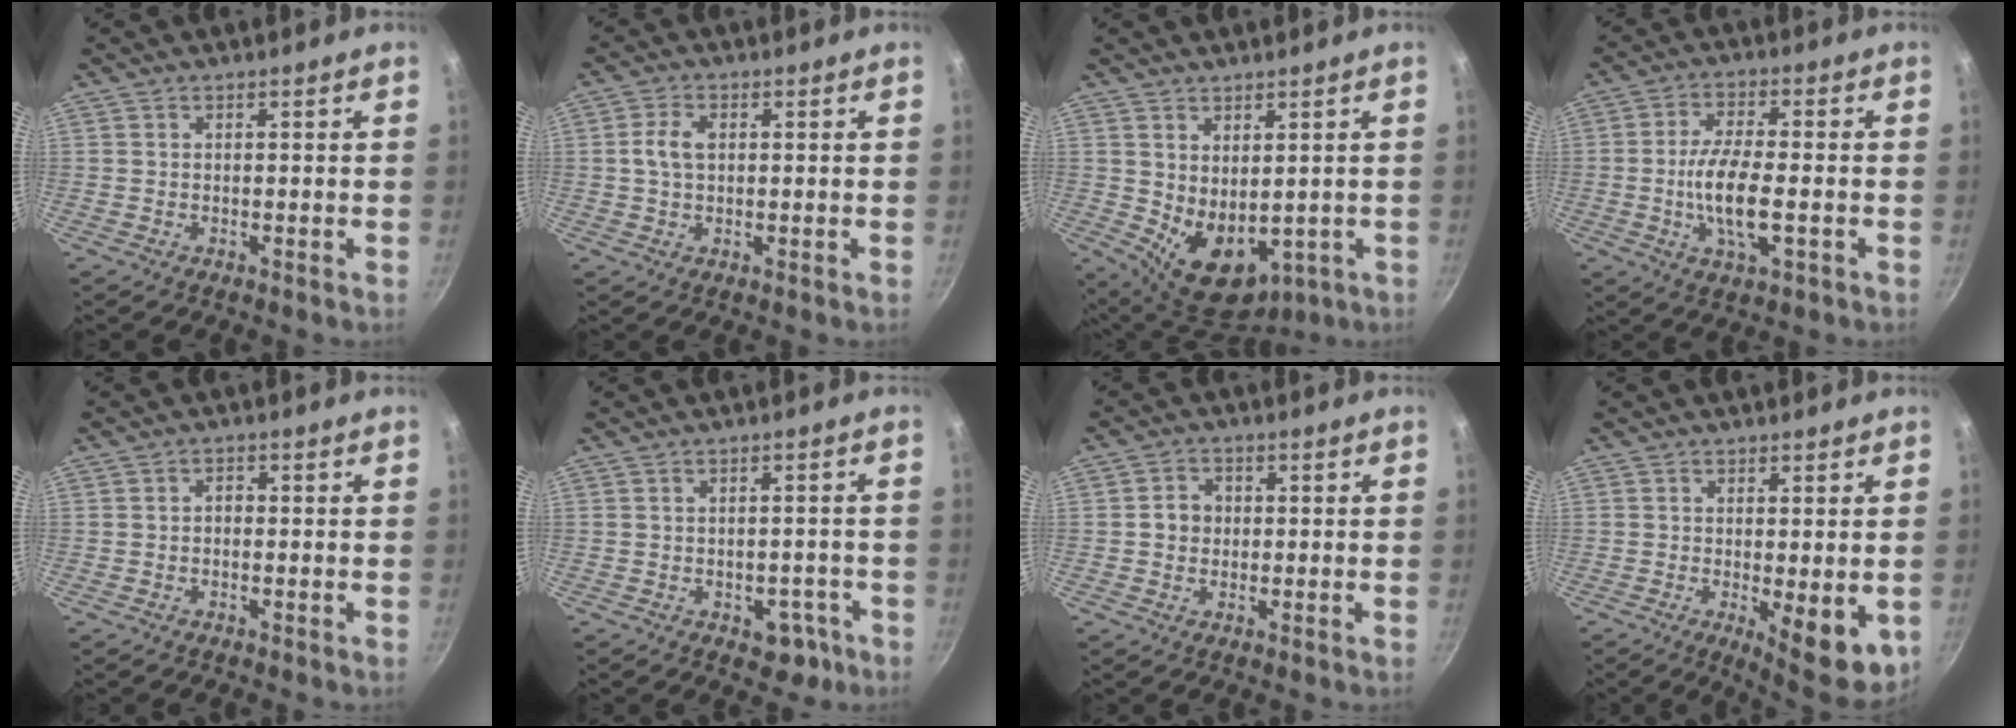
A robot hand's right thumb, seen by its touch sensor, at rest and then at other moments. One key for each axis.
{"total": 4.4, "fx": 0.5, "fy": 2.8, "fz": 3.4, "tx": -0.075, "ty": 0.008, "tz": 0.009}
{"total": 11.8, "fx": -1.5, "fy": 7.1, "fz": 9.3, "tx": -0.133, "ty": -0.014, "tz": 0.012}
{"total": 9.9, "fx": -1.8, "fy": 3.9, "fz": 8.9, "tx": -0.175, "ty": 0.007, "tz": -0.033}
{"total": 1.4, "fx": -0.3, "fy": 1.0, "fz": 0.8, "tx": -0.005, "ty": 0.007, "tz": -0.008}
{"total": 4.7, "fx": -2.3, "fy": 3.2, "fz": 2.5, "tx": -0.010, "ty": 0.019, "tz": -0.024}
{"total": 3.8, "fx": 0.0, "fy": 3.4, "fz": 1.8, "tx": -0.015, "ty": 0.011, "tz": -0.005}
{"total": 9.7, "fx": -2.4, "fy": 3.1, "fz": 8.9, "tx": -0.117, "ty": -0.023, "tz": -0.026}